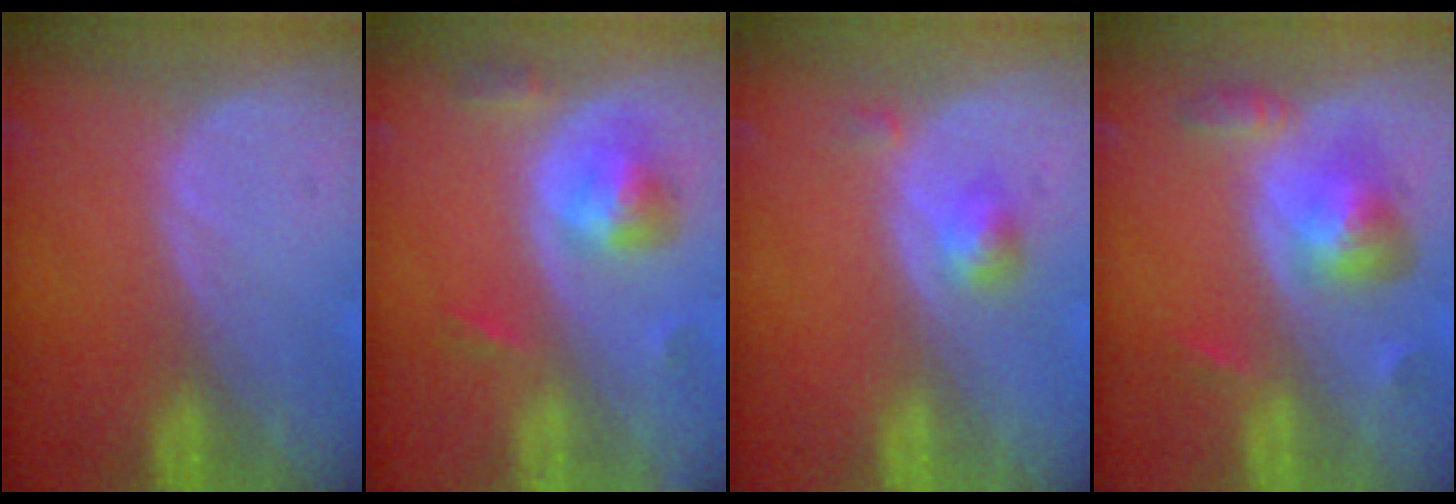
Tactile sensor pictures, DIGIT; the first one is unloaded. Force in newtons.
{"total": 5.6, "press": 5.2, "slide": 2.0}
{"total": 2.6, "press": 2.4, "slide": 1.1}
{"total": 6.3, "press": 5.7, "slide": 2.6}